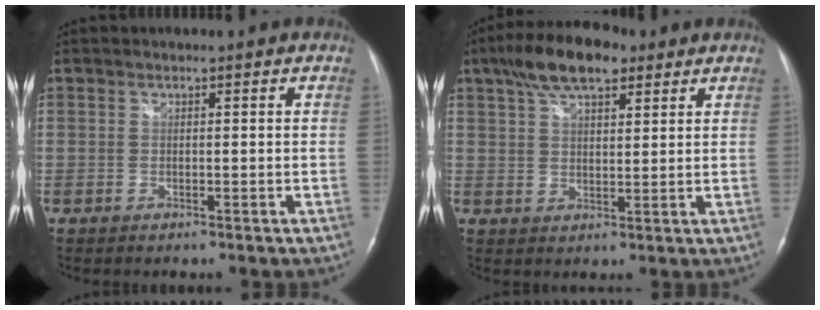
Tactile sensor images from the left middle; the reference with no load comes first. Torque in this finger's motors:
{"motor_torque": [0.70, -0.26, 0.01, 0.04]}